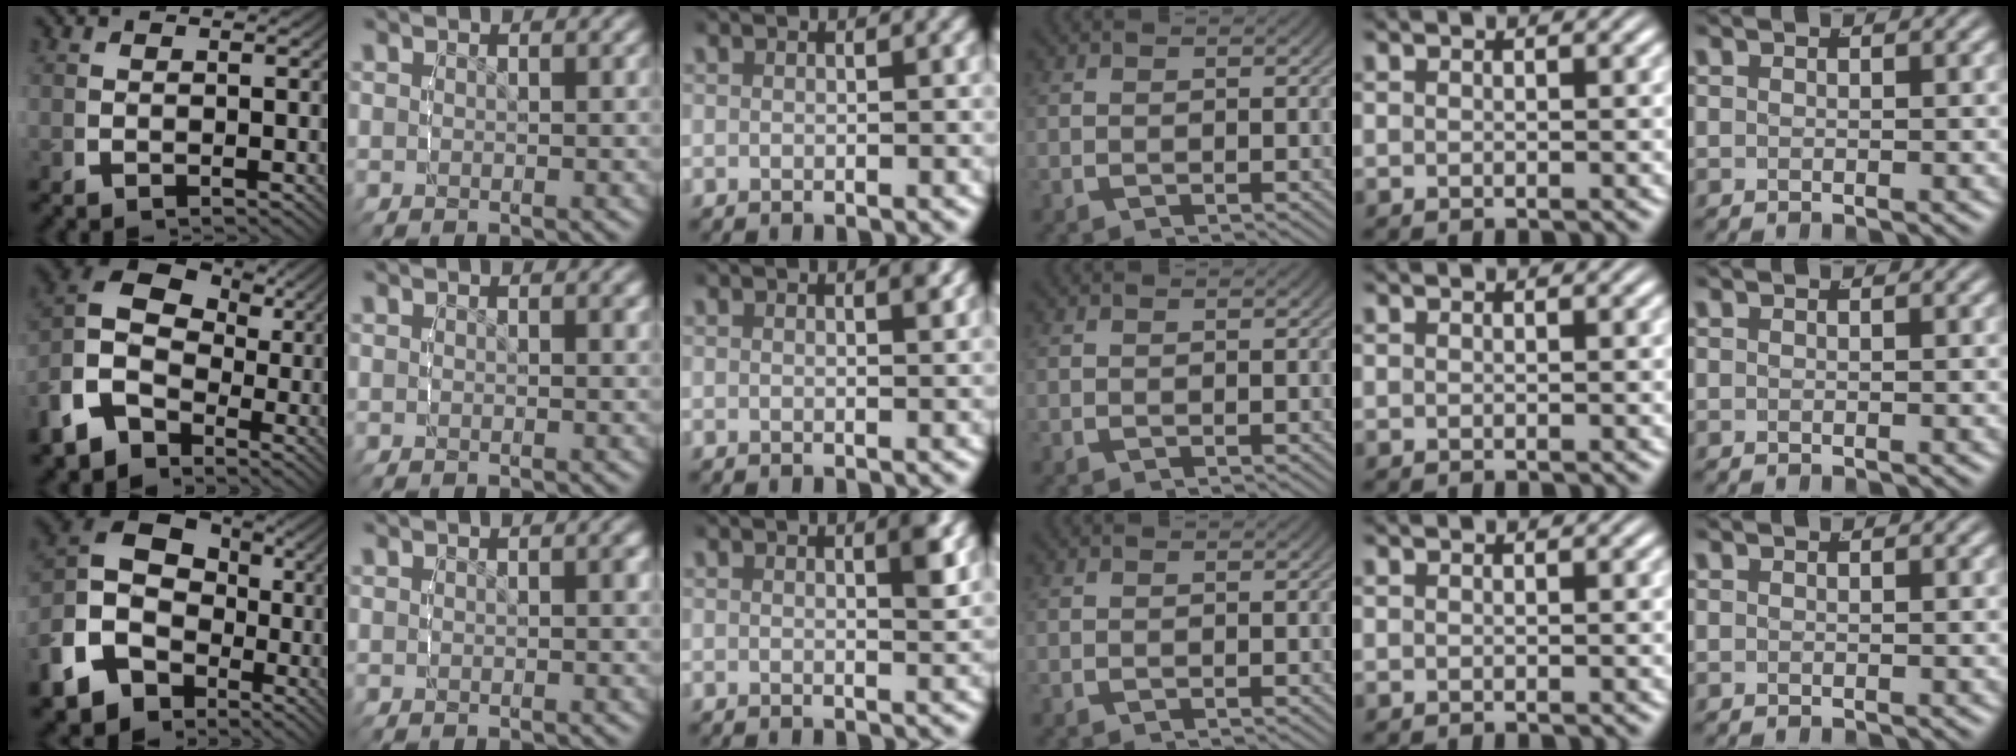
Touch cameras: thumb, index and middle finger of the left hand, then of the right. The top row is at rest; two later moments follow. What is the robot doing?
{"motion": "lift_and_place", "object": "air blower"}